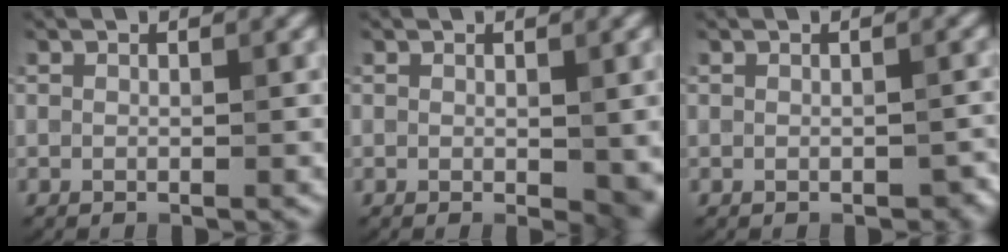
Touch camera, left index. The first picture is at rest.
{"total": 3.1, "force": [-0.2, 1.6, 2.7], "torque": [-0.032, -0.009, 0.000]}
{"total": 1.4, "force": [-0.6, 0.9, 0.9], "torque": [-0.017, -0.008, -0.003]}